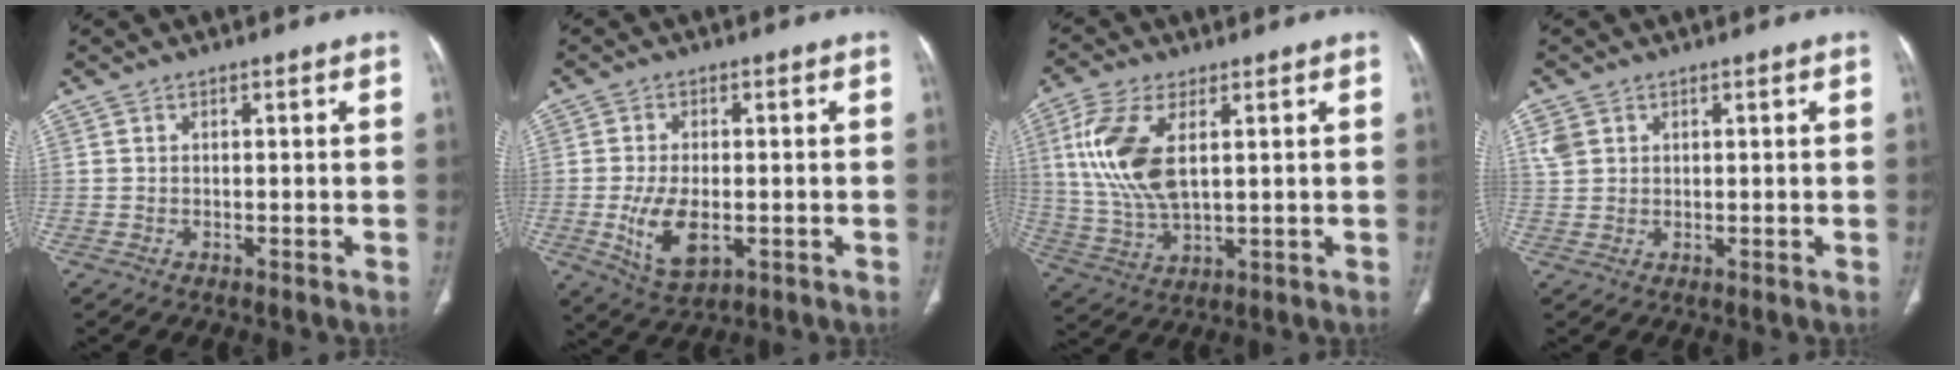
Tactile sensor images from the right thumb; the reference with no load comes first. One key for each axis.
{"total": 8.7, "fx": -1.8, "fy": 4.6, "fz": 7.2, "tx": -0.135, "ty": -0.008, "tz": -0.021}
{"total": 13.0, "fx": 3.3, "fy": 6.3, "fz": 10.9, "tx": -0.245, "ty": -0.010, "tz": 0.073}
{"total": 2.9, "fx": 1.3, "fy": 2.3, "fz": 1.3, "tx": -0.026, "ty": 0.002, "tz": 0.034}